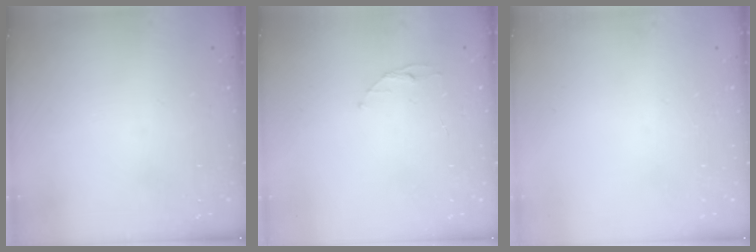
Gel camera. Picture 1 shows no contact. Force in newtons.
{"total": 4.4, "press": 4.4, "slide": 0.5}
{"total": 0.0}